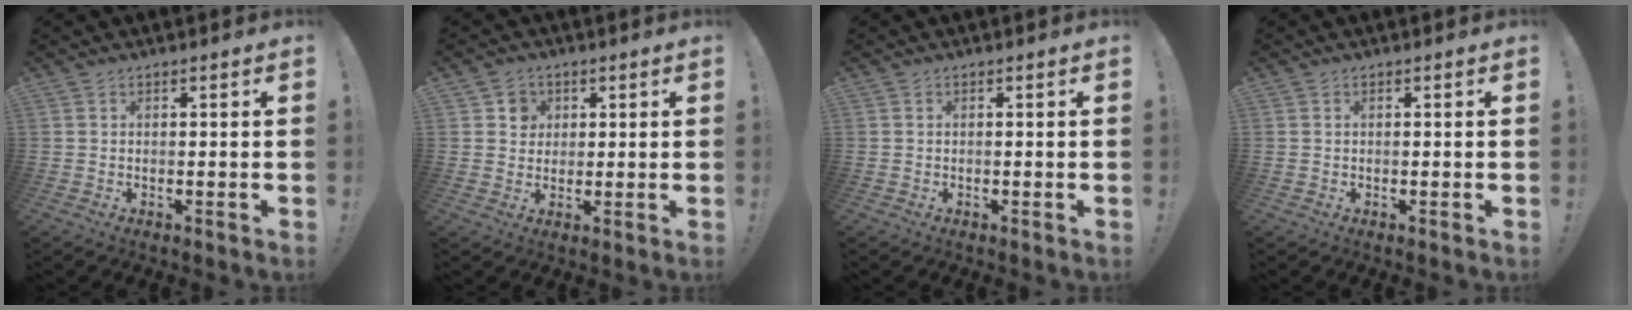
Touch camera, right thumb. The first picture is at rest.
{"total": 4.8, "force": [1.5, 4.4, 1.0], "torque": [-0.001, -0.006, 0.025]}
{"total": 0.5, "force": [-0.1, 0.4, -0.3], "torque": [0.006, 0.001, -0.002]}
{"total": 0.0}